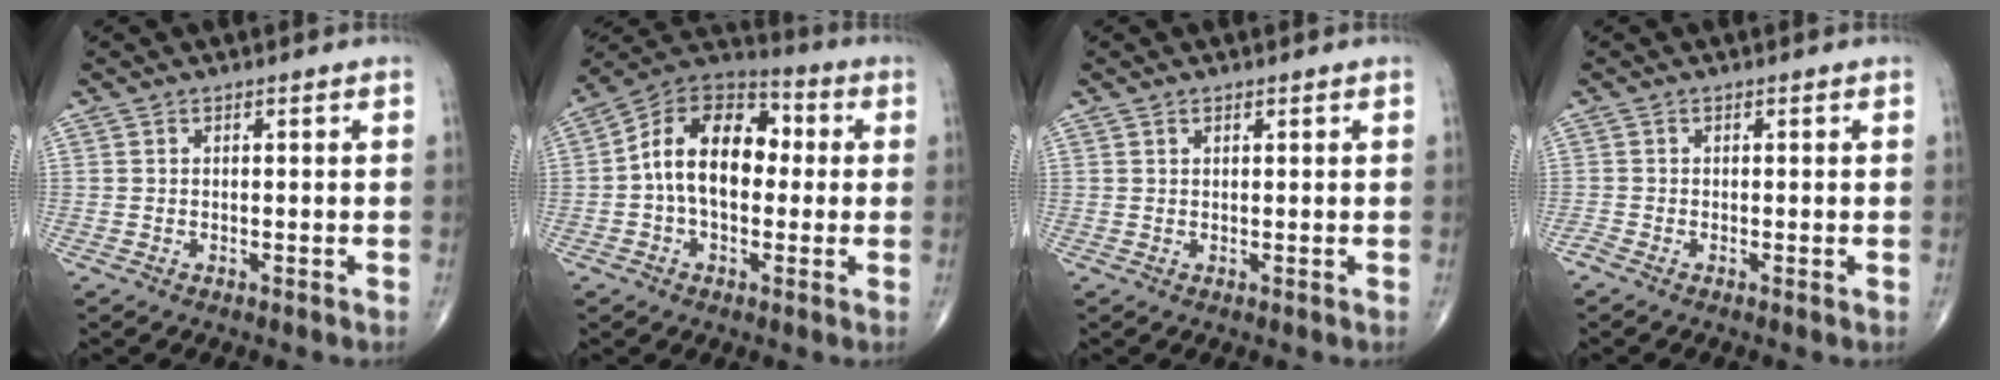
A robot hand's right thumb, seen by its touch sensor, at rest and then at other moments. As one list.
[{"total": 15.3, "force": [0.4, 9.9, 11.7], "torque": [-0.171, 0.039, -0.008]}, {"total": 0.7, "force": [0.5, 0.4, 0.3], "torque": [-0.004, -0.003, 0.007]}, {"total": 1.2, "force": [-0.6, 0.4, 1.0], "torque": [-0.025, -0.006, -0.021]}]